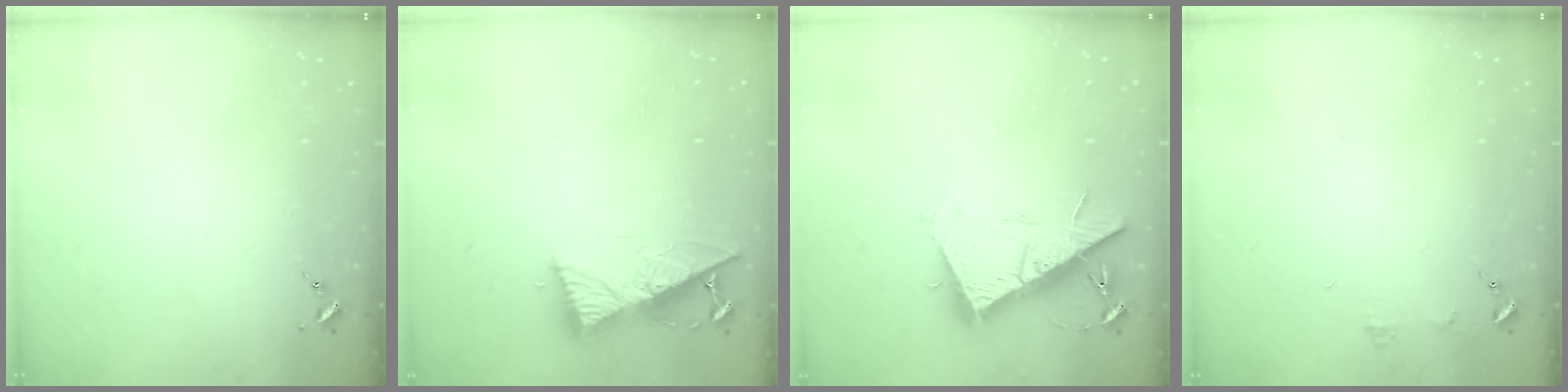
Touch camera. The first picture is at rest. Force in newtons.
{"total": 10.6, "press": 10.5, "slide": 1.2}
{"total": 17.5, "press": 17.5, "slide": 0.4}
{"total": 3.9, "press": 3.8, "slide": 0.5}